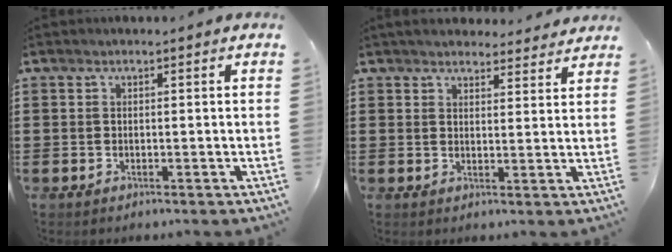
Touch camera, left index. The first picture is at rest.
{"total": 3.6, "force": [3.5, 0.8, 0.5], "torque": [-0.013, -0.013, 0.063]}